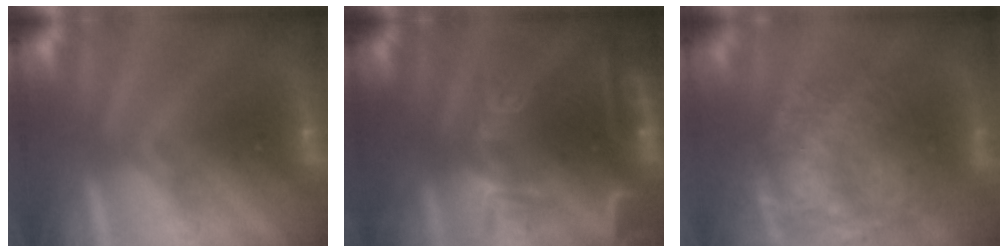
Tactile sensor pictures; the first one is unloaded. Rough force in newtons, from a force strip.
{"total": 6.0}
{"total": 7.8}